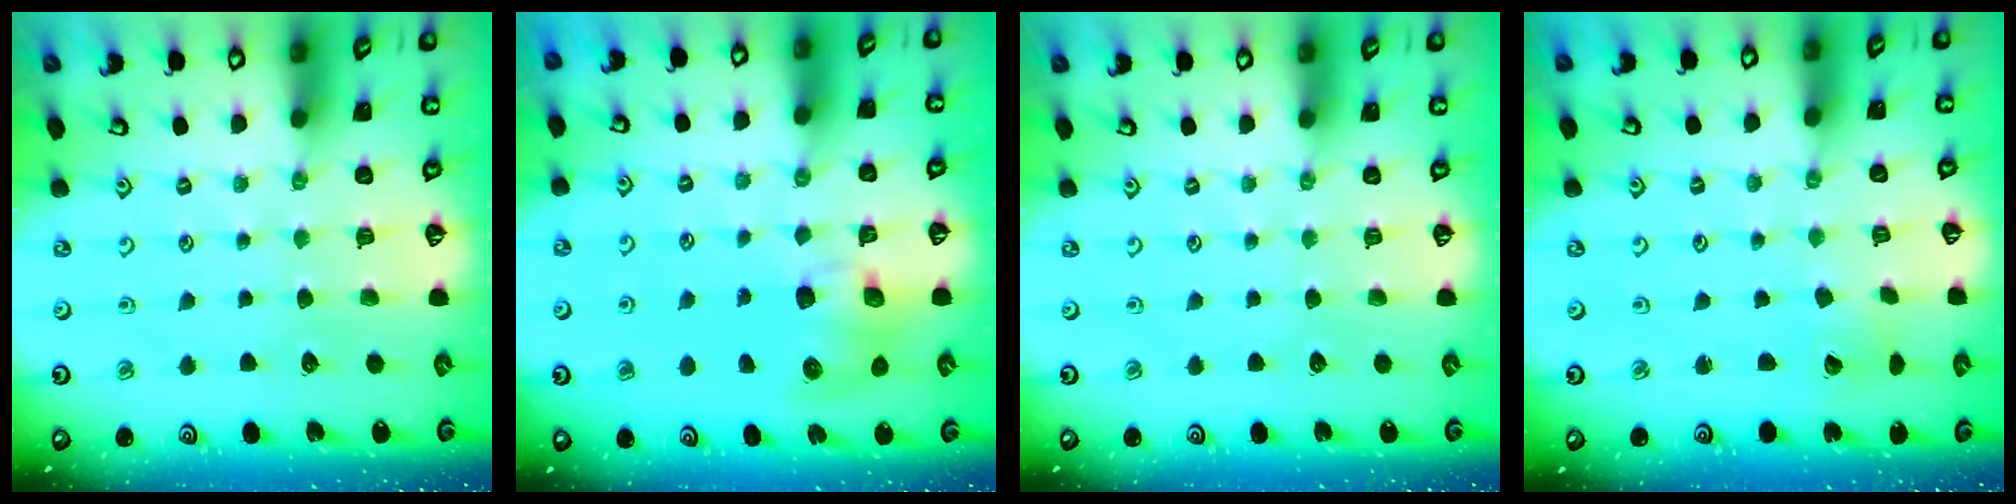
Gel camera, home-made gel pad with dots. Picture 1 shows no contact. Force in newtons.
{"total": 8.7, "press": 8.6, "slide": 1.3}
{"total": 0.0}
{"total": 2.6, "press": 2.6, "slide": 0.3}